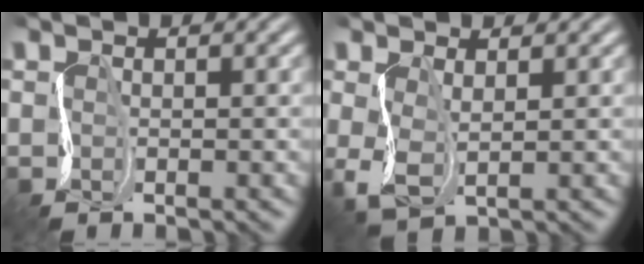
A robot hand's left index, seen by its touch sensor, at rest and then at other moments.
{"total": 1.6, "force": [-0.1, 0.8, 1.4], "torque": [-0.059, -0.004, 0.006]}